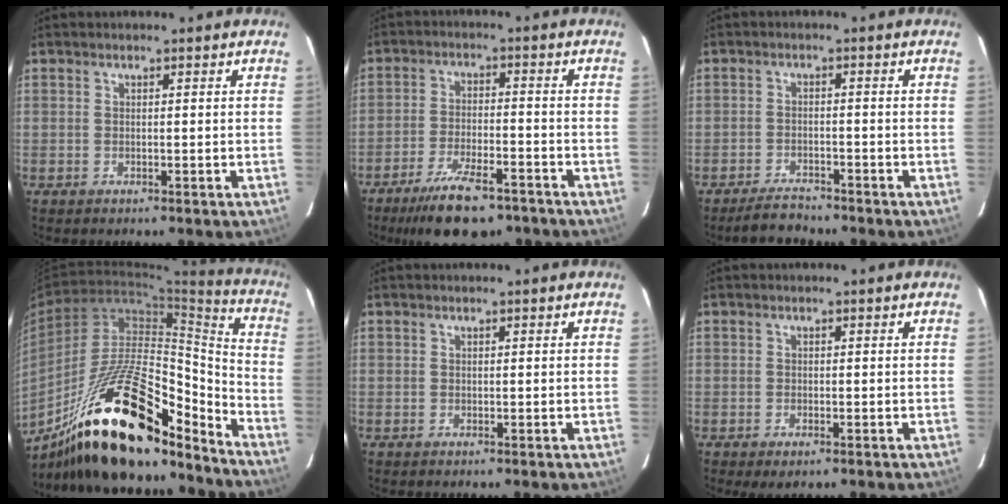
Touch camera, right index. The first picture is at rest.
{"total": 10.7, "force": [-7.9, 2.7, 6.7], "torque": [-0.117, -0.019, -0.129]}
{"total": 3.5, "force": [-3.3, 0.9, 0.7], "torque": [-0.020, -0.008, -0.058]}
{"total": 26.1, "force": [-17.6, 6.7, 18.1], "torque": [-0.287, -0.002, -0.293]}
{"total": 0.0}
{"total": 1.8, "force": [-0.9, 0.7, 1.4], "torque": [-0.020, -0.004, -0.005]}